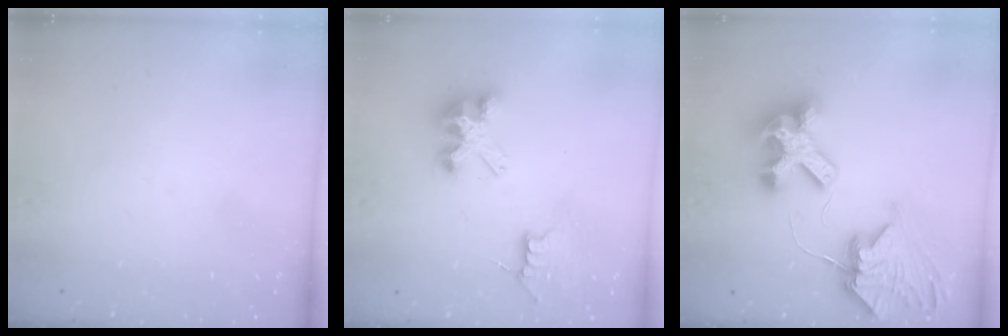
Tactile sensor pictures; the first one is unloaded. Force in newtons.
{"total": 7.1, "press": 7.1, "slide": 0.2}
{"total": 11.3, "press": 11.2, "slide": 1.5}